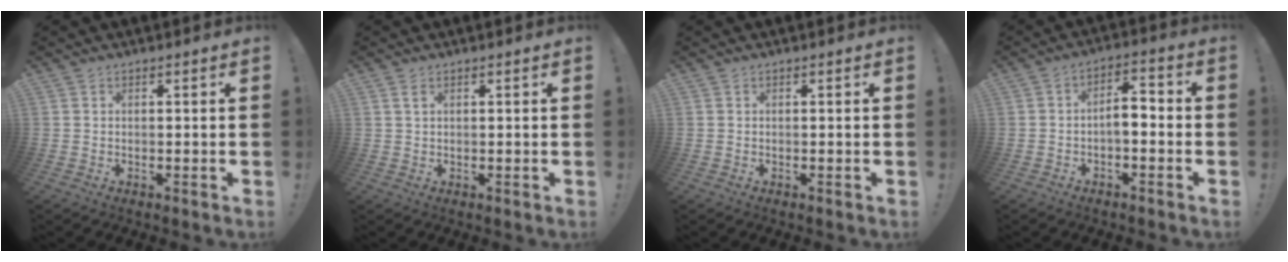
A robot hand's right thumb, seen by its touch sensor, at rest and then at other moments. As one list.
[{"total": 2.0, "force": [1.0, 0.8, 1.6], "torque": [-0.033, 0.003, 0.018]}, {"total": 0.0}, {"total": 5.7, "force": [-1.4, 2.8, 4.8], "torque": [-0.084, 0.007, -0.028]}]